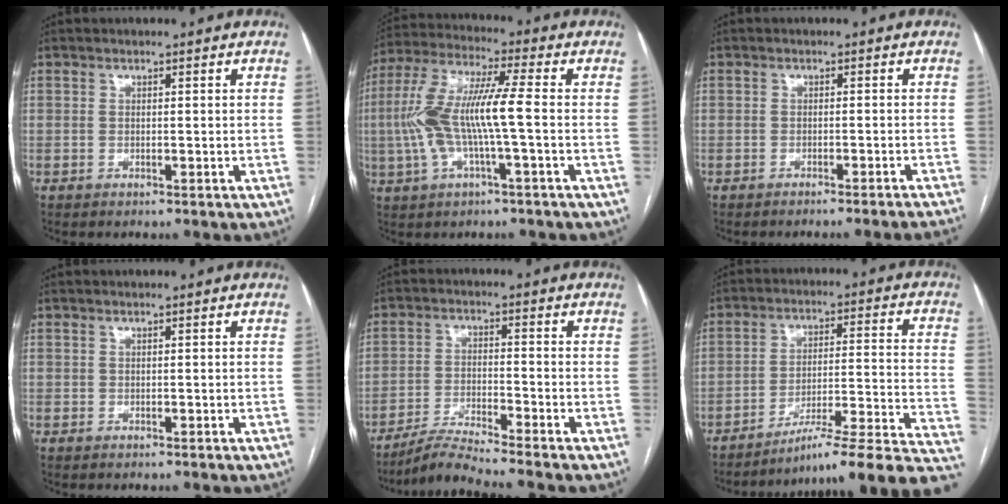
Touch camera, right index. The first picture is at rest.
{"total": 11.8, "force": [-1.3, 1.3, 11.7], "torque": [-0.254, 0.021, -0.027]}
{"total": 6.2, "force": [-5.8, -1.6, 1.8], "torque": [-0.001, -0.007, -0.071]}
{"total": 0.0}
{"total": 6.3, "force": [-5.8, -1.7, 1.9], "torque": [-0.040, -0.022, -0.110]}
{"total": 19.8, "force": [-16.7, -0.5, 10.6], "torque": [-0.078, 0.028, -0.233]}